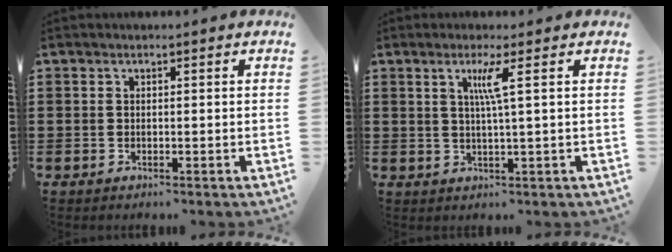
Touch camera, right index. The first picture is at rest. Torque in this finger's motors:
{"motor_torque": [0.23, -0.14, 0.13, 0.08]}